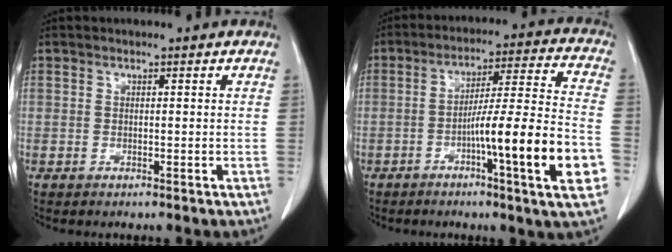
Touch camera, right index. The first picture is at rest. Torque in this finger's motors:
{"motor_torque": [1.63, -0.51, 0.86, 0.21]}